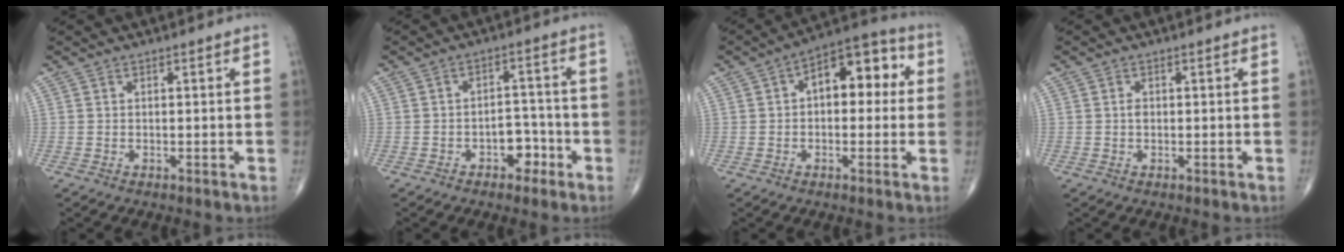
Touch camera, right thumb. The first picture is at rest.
{"total": 5.1, "force": [-2.5, 3.4, 2.9], "torque": [-0.014, 0.030, -0.040]}
{"total": 11.7, "force": [1.7, 6.7, 9.4], "torque": [-0.094, 0.036, 0.012]}
{"total": 0.9, "force": [0.0, 0.7, 0.7], "torque": [-0.010, 0.000, -0.002]}